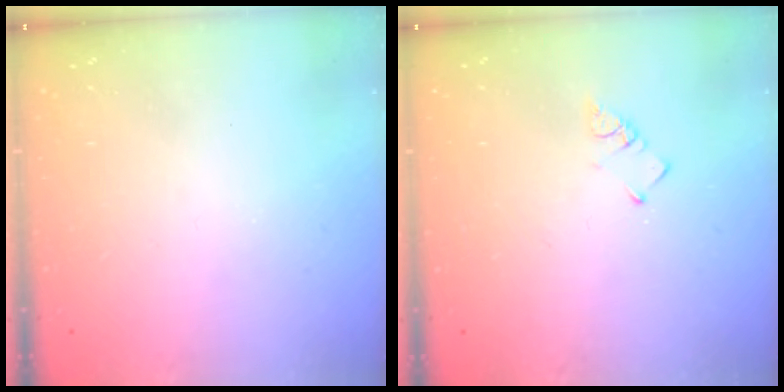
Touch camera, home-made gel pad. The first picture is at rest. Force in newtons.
{"total": 1.9, "press": 1.9, "slide": 0.3}